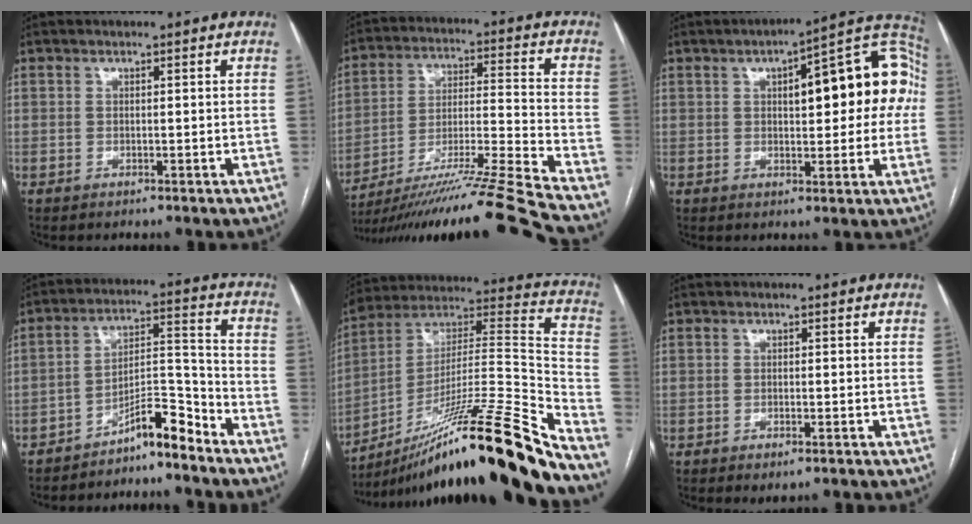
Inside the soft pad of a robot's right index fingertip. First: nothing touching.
{"total": 21.1, "force": [-17.9, -3.4, 10.6], "torque": [-0.158, -0.022, -0.303]}
{"total": 17.5, "force": [3.0, 5.5, 16.4], "torque": [-0.210, 0.045, 0.036]}
{"total": 7.7, "force": [-6.5, 1.0, 3.9], "torque": [-0.060, 0.030, -0.110]}
{"total": 29.1, "force": [-21.1, -0.4, 20.1], "torque": [-0.260, 0.005, -0.357]}
{"total": 1.8, "force": [-1.2, 0.2, 1.3], "torque": [-0.018, -0.003, -0.016]}